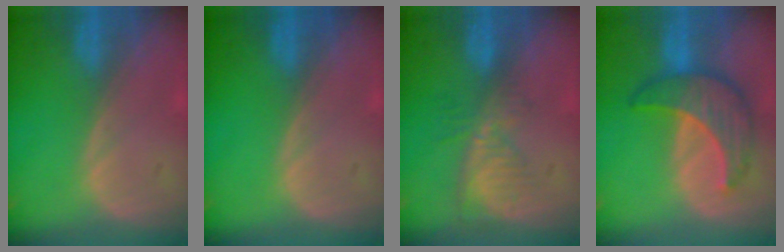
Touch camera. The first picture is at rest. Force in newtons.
{"total": 0.0}
{"total": 5.3, "press": 4.7, "slide": 2.5}
{"total": 7.7, "press": 7.7, "slide": 0.4}